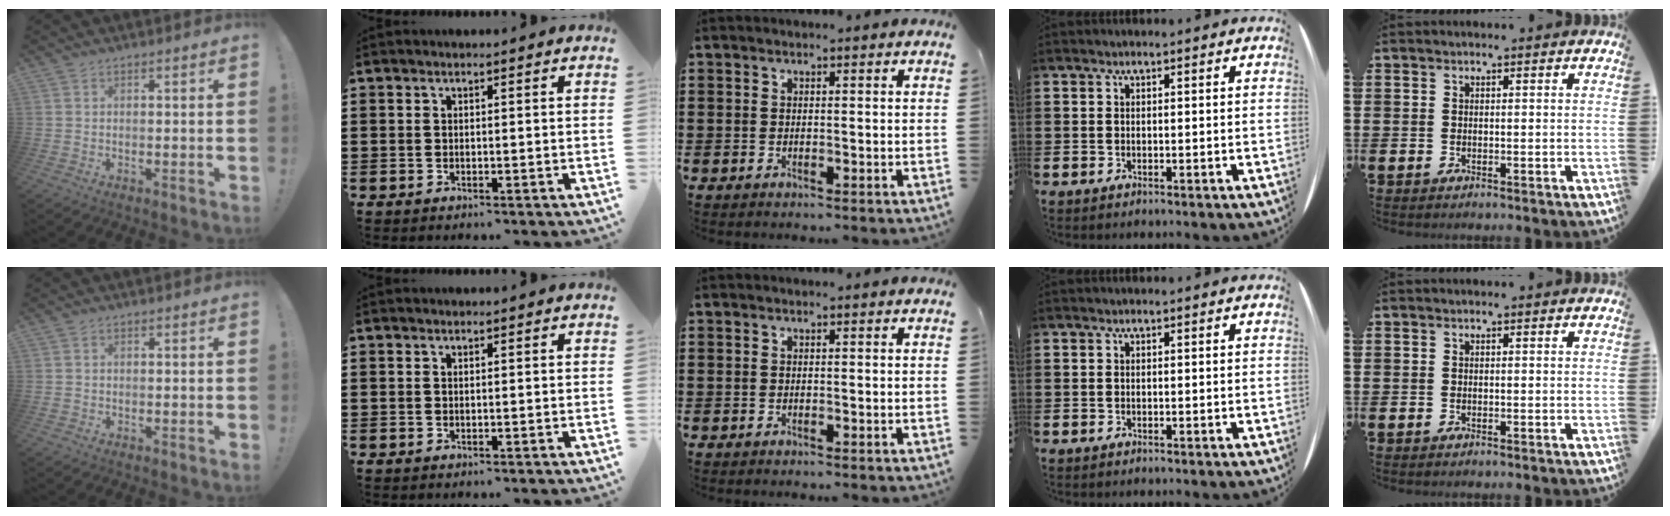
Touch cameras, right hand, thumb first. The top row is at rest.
{"thumb": {"total": 0.8, "force": [-0.3, 0.7, 0.2], "torque": [-0.003, 0.001, -0.005]}}